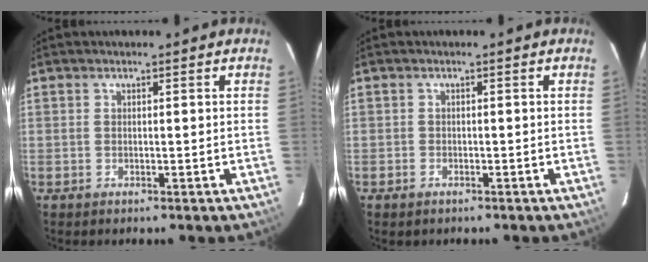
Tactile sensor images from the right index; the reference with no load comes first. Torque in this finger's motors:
{"motor_torque": [0.05, -0.27, -0.18, -0.05]}